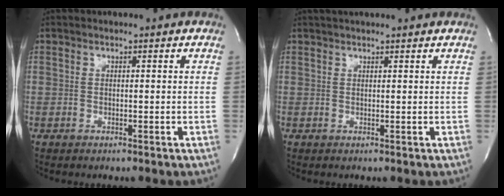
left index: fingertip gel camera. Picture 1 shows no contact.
{"total": 4.7, "force": [4.2, 0.1, 2.0], "torque": [-0.028, 0.027, 0.057]}